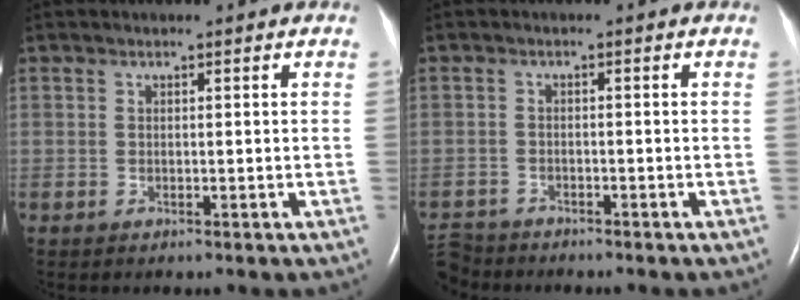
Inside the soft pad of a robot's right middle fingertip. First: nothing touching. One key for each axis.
{"total": 4.9, "fx": -4.7, "fy": 1.7, "fz": -0.1, "tx": -0.003, "ty": -0.011, "tz": -0.088}